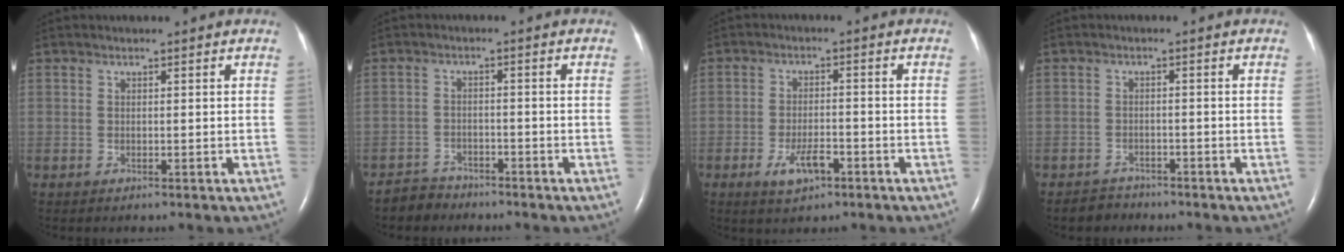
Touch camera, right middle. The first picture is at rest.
{"total": 3.3, "force": [-2.9, 1.4, -0.7], "torque": [0.009, 0.000, -0.055]}
{"total": 4.8, "force": [-2.6, 1.9, 3.6], "torque": [-0.071, -0.001, -0.039]}
{"total": 2.5, "force": [-2.1, 1.1, -0.6], "torque": [0.005, 0.002, -0.036]}